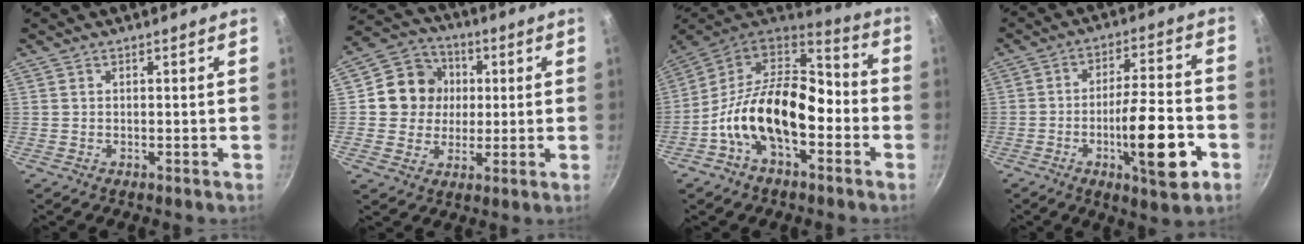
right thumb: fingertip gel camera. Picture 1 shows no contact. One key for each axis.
{"total": 11.4, "fx": 1.6, "fy": 10.5, "fz": 4.0, "tx": -0.032, "ty": 0.016, "tz": 0.016}
{"total": 20.0, "fx": -4.6, "fy": 11.8, "fz": 15.5, "tx": -0.251, "ty": 0.056, "tz": -0.095}
{"total": 15.2, "fx": -5.5, "fy": 4.2, "fz": 13.6, "tx": -0.196, "ty": 0.031, "tz": -0.081}